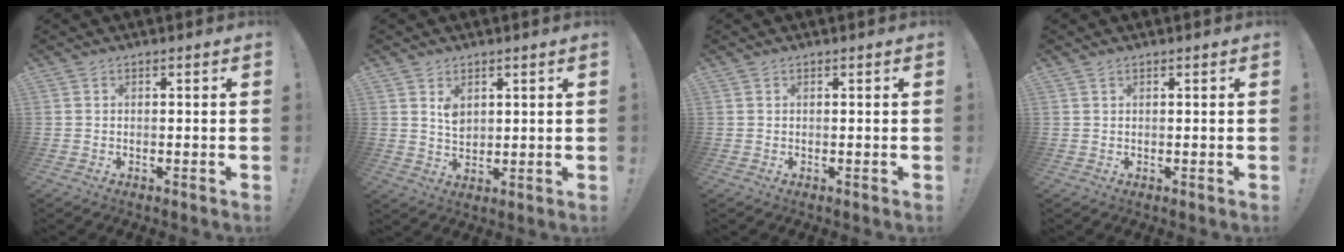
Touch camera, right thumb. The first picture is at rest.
{"total": 4.4, "force": [2.6, 2.7, 2.3], "torque": [-0.026, -0.019, 0.044]}
{"total": 0.0}
{"total": 0.5, "force": [0.4, 0.2, 0.2], "torque": [-0.005, -0.001, 0.008]}